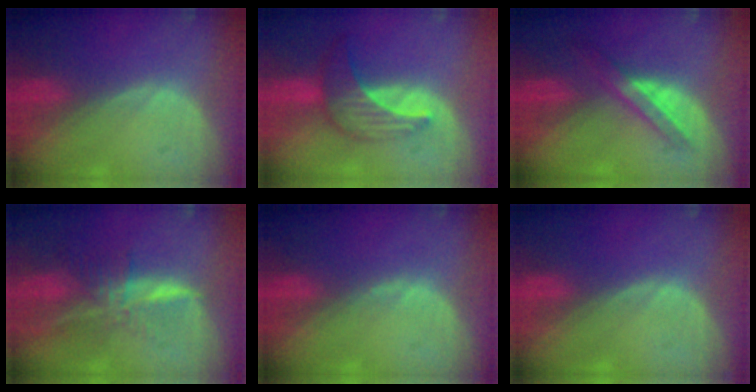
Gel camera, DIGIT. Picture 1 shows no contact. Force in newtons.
{"total": 7.2, "press": 6.4, "slide": 3.2}
{"total": 5.9, "press": 5.3, "slide": 2.6}
{"total": 7.7, "press": 6.5, "slide": 4.1}
{"total": 0.6, "press": 0.5, "slide": 0.3}
{"total": 0.0}